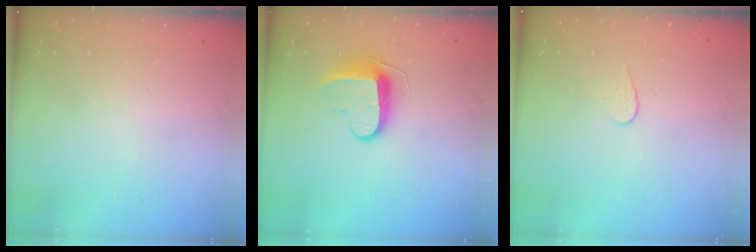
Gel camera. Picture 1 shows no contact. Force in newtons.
{"total": 10.5, "press": 10.4, "slide": 1.2}
{"total": 3.7, "press": 3.7, "slide": 0.4}